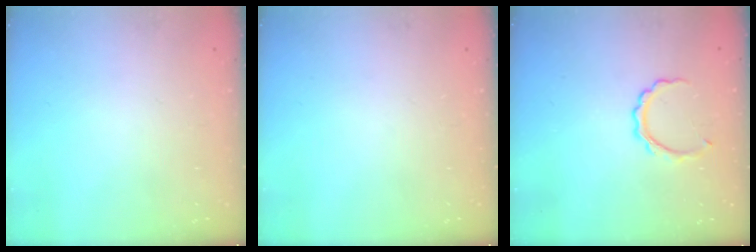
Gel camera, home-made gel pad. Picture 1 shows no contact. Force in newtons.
{"total": 0.0}
{"total": 4.8, "press": 4.8, "slide": 0.2}